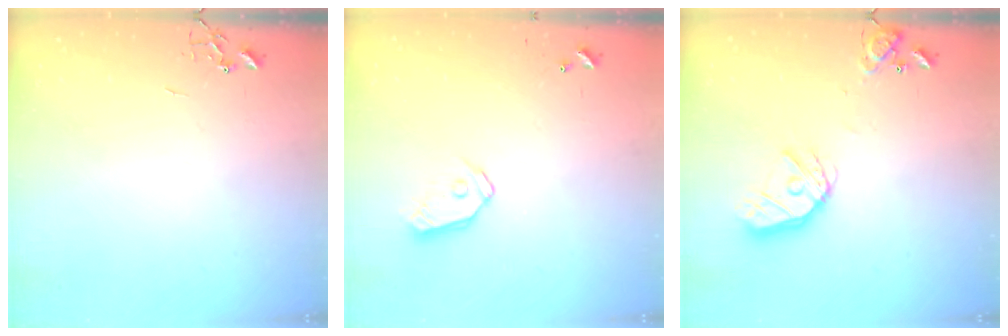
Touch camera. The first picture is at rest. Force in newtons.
{"total": 9.2, "press": 9.2, "slide": 1.0}
{"total": 15.4, "press": 15.3, "slide": 2.1}